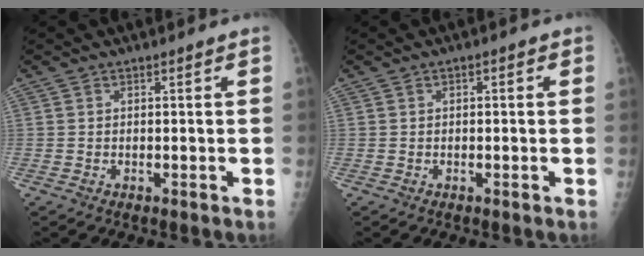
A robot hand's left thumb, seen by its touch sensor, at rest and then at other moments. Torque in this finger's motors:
{"motor_torque": [0.06, -0.09, -0.28, 0.06, -0.01]}